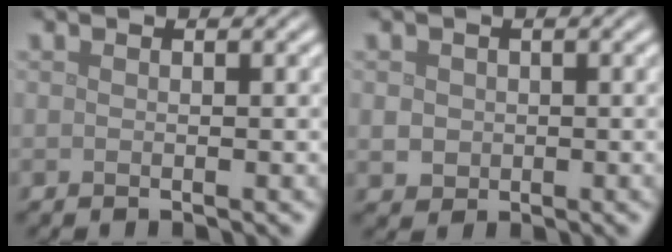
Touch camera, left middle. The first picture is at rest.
{"total": 1.7, "force": [0.0, 1.6, 0.6], "torque": [-0.010, -0.006, 0.001]}